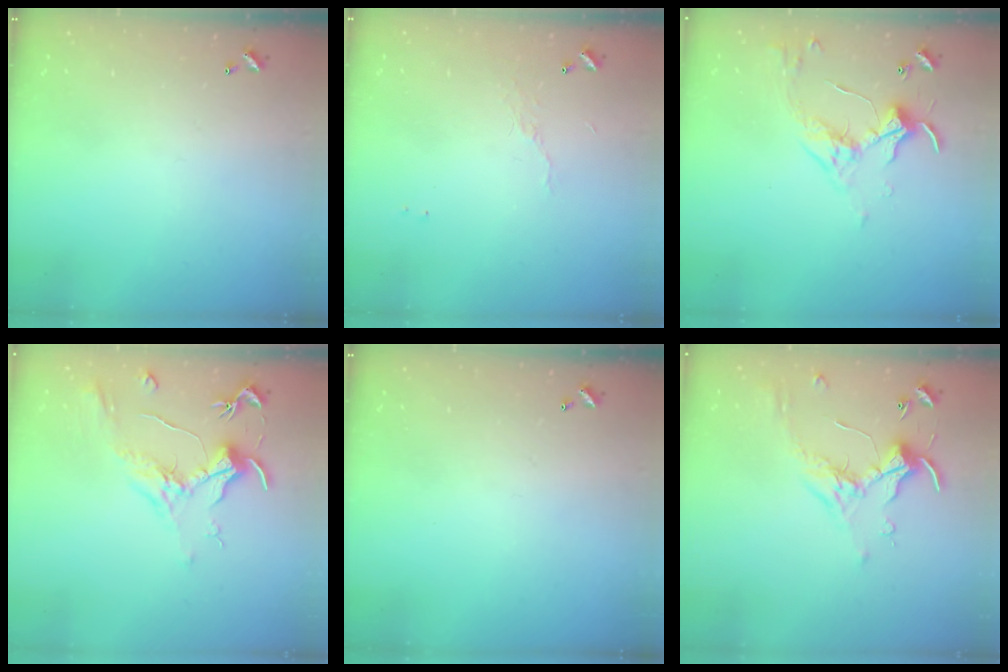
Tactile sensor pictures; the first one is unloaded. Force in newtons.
{"total": 4.3, "press": 4.3, "slide": 0.5}
{"total": 3.3, "press": 3.2, "slide": 0.7}
{"total": 1.9, "press": 1.7, "slide": 0.9}
{"total": 0.0}
{"total": 0.5, "press": 0.4, "slide": 0.4}